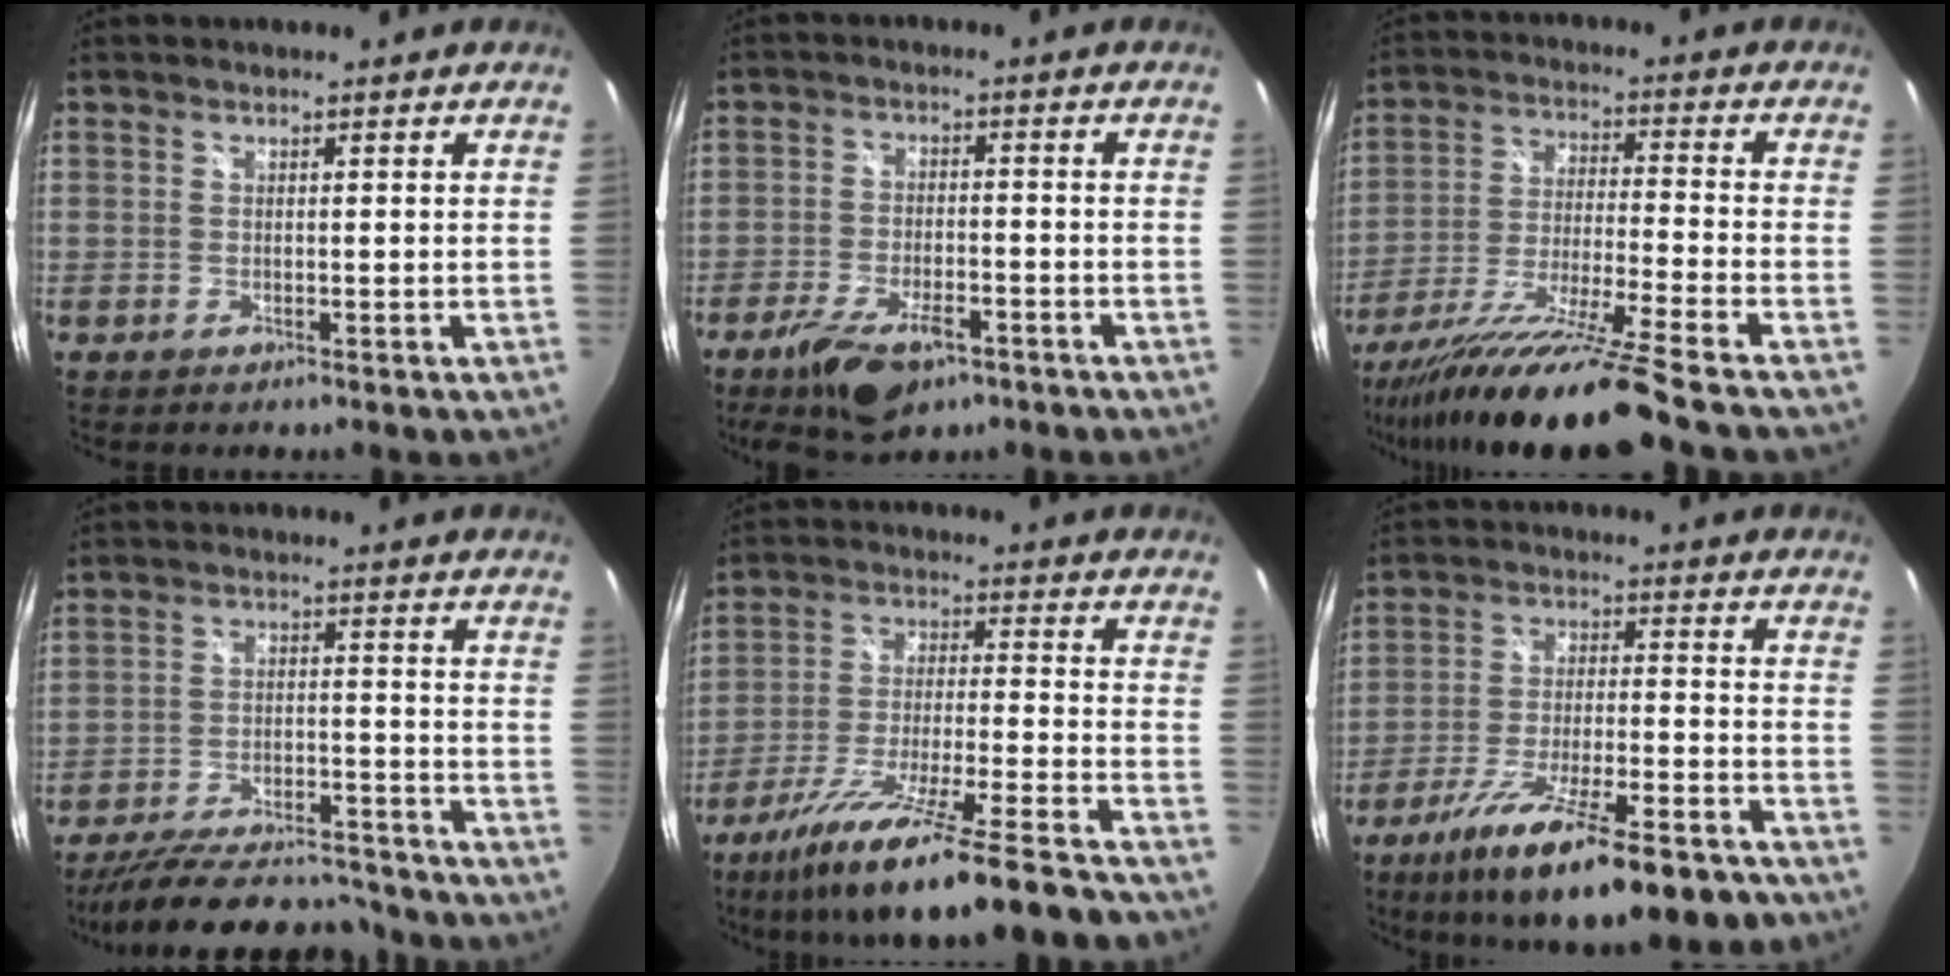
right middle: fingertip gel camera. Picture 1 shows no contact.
{"total": 11.4, "force": [-7.3, 4.8, 7.4], "torque": [-0.162, -0.024, -0.122]}
{"total": 18.7, "force": [-15.7, -2.6, 10.0], "torque": [-0.189, -0.052, -0.272]}
{"total": 20.7, "force": [-18.4, 4.7, 8.4], "torque": [-0.166, -0.020, -0.265]}
{"total": 21.9, "force": [-18.4, -0.1, 11.9], "torque": [-0.214, -0.062, -0.289]}
{"total": 19.7, "force": [-14.3, 4.0, 12.9], "torque": [-0.229, -0.046, -0.221]}